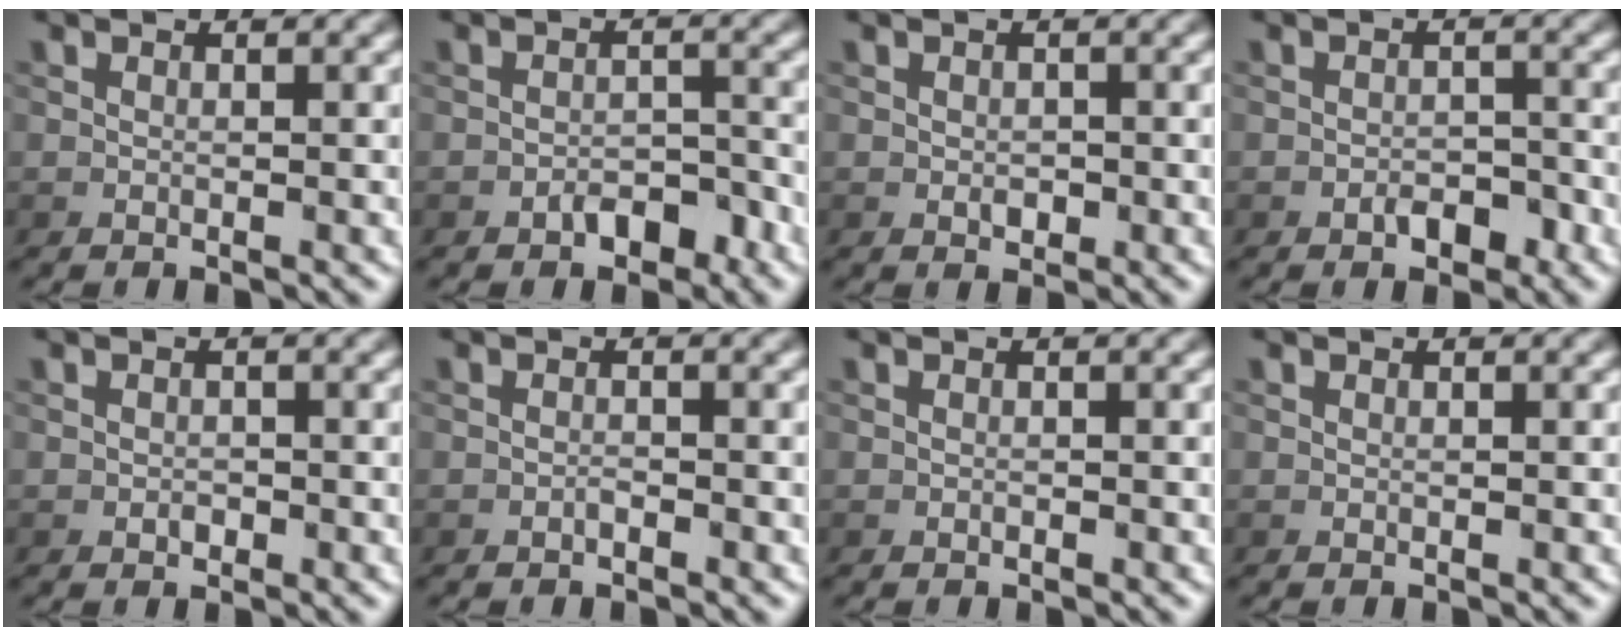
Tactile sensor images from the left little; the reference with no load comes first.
{"total": 2.5, "force": [-1.6, 1.4, 1.4], "torque": [-0.016, 0.009, -0.025]}
{"total": 1.1, "force": [-0.2, 0.8, 0.7], "torque": [-0.011, -0.003, -0.004]}
{"total": 2.1, "force": [-1.2, 1.1, 1.2], "torque": [-0.014, 0.004, -0.020]}
{"total": 0.7, "force": [-0.3, 0.5, 0.4], "torque": [-0.004, -0.002, -0.005]}
{"total": 0.6, "force": [-0.4, 0.2, 0.3], "torque": [-0.006, 0.001, -0.008]}
{"total": 0.0}
{"total": 0.0}